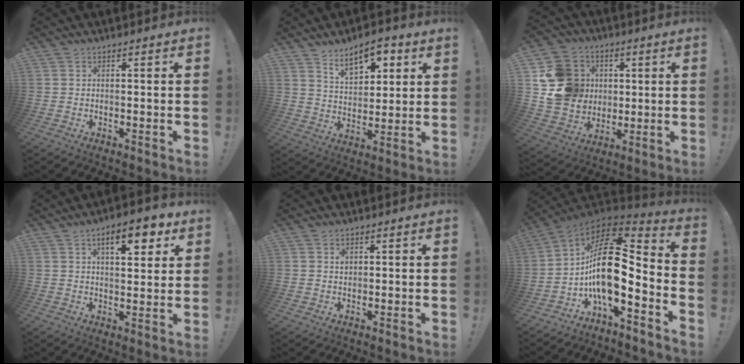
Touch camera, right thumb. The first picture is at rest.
{"total": 10.7, "force": [7.0, 5.3, 6.1], "torque": [-0.083, -0.034, 0.126]}
{"total": 16.4, "force": [2.8, 15.0, 6.2], "torque": [-0.101, 0.006, 0.077]}
{"total": 10.6, "force": [5.2, 4.1, 8.3], "torque": [-0.102, -0.017, 0.081]}
{"total": 1.4, "force": [0.6, 1.2, 0.5], "torque": [0.001, -0.003, 0.010]}
{"total": 20.0, "force": [-0.4, 9.0, 17.8], "torque": [-0.336, 0.000, -0.007]}